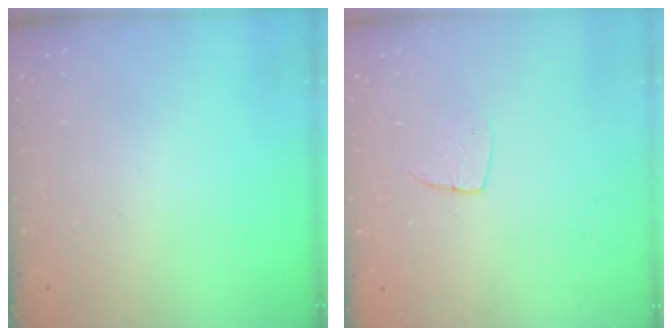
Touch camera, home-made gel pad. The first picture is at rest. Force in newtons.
{"total": 5.2, "press": 5.2, "slide": 0.4}